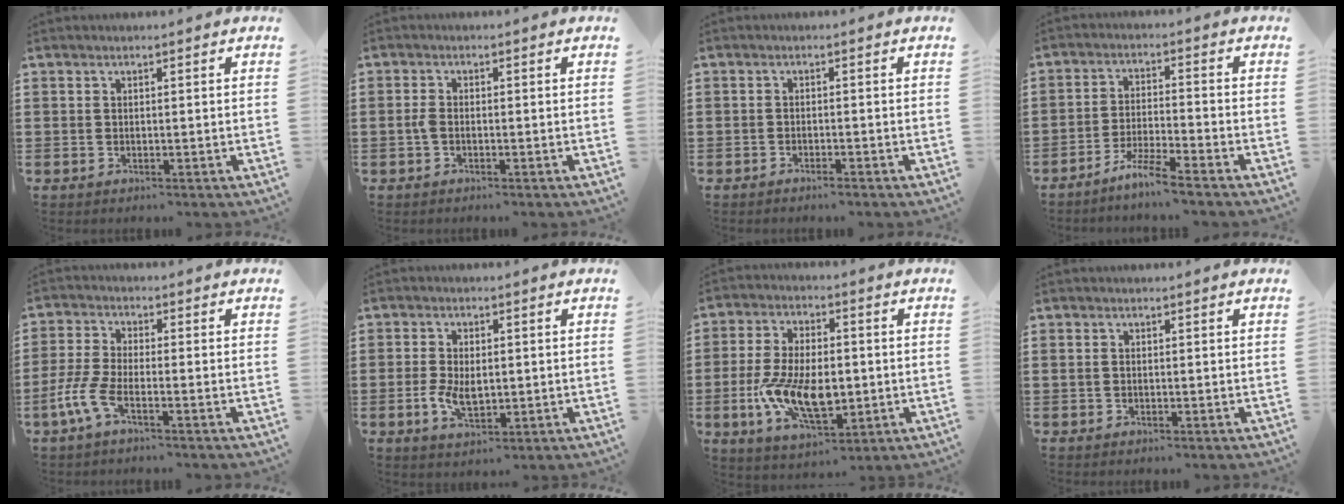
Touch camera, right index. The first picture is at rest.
{"total": 1.7, "force": [-0.4, 1.0, 1.4], "torque": [-0.035, 0.000, -0.011]}
{"total": 0.8, "force": [-0.8, 0.0, 0.1], "torque": [-0.005, 0.001, -0.015]}
{"total": 4.9, "force": [-4.4, -0.6, 2.1], "torque": [-0.050, -0.011, -0.088]}
{"total": 5.0, "force": [-2.7, 1.4, 4.0], "torque": [-0.110, -0.015, -0.060]}
{"total": 4.5, "force": [-0.5, 2.5, 3.7], "torque": [-0.078, 0.003, -0.009]}
{"total": 10.8, "force": [-2.2, 5.5, 9.0], "torque": [-0.201, -0.002, -0.040]}
{"total": 0.6, "force": [0.1, 0.5, 0.4], "torque": [-0.009, 0.003, 0.002]}